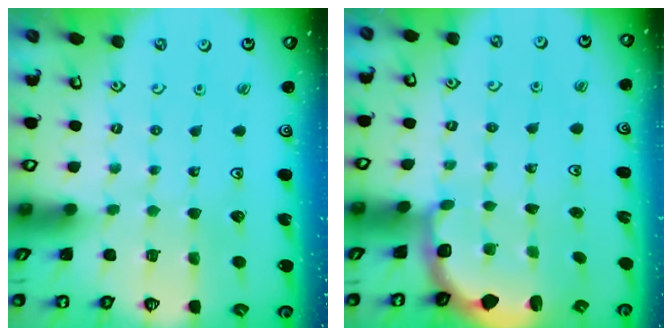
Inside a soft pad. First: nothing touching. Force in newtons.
{"total": 2.8, "press": 2.2, "slide": 1.7}